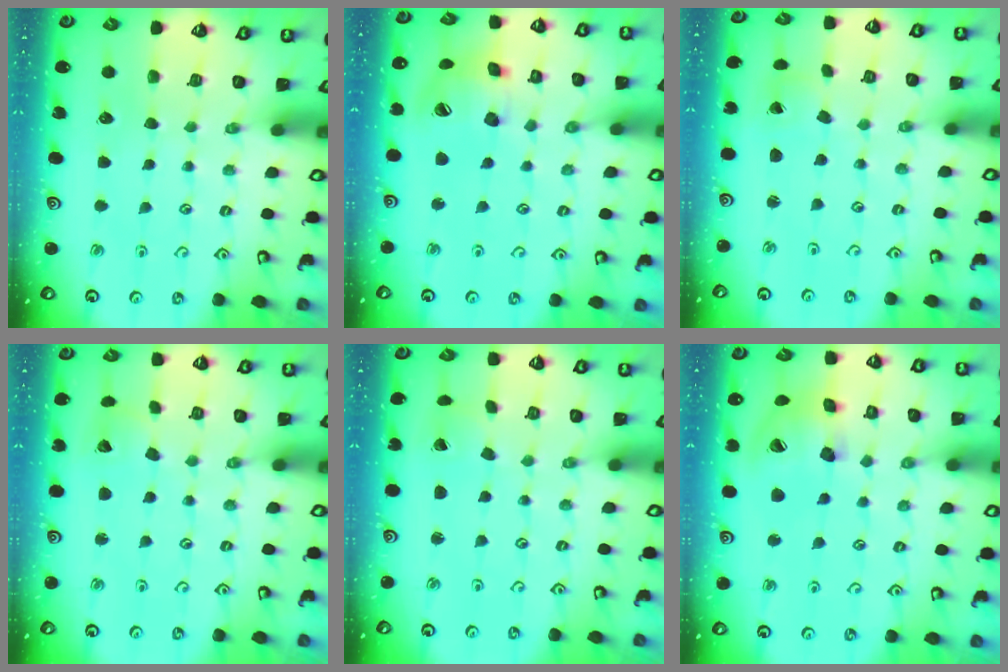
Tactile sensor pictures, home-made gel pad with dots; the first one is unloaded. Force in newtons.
{"total": 14.6, "press": 14.4, "slide": 2.2}
{"total": 1.3, "press": 1.3, "slide": 0.1}
{"total": 3.6, "press": 3.6, "slide": 0.5}
{"total": 1.1, "press": 1.1, "slide": 0.1}
{"total": 15.6, "press": 15.4, "slide": 2.3}